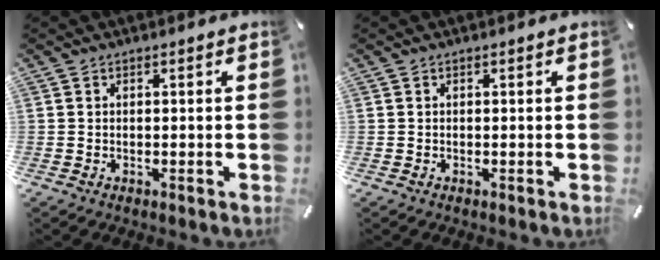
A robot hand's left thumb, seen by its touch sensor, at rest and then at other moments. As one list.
[{"total": 0.0}]